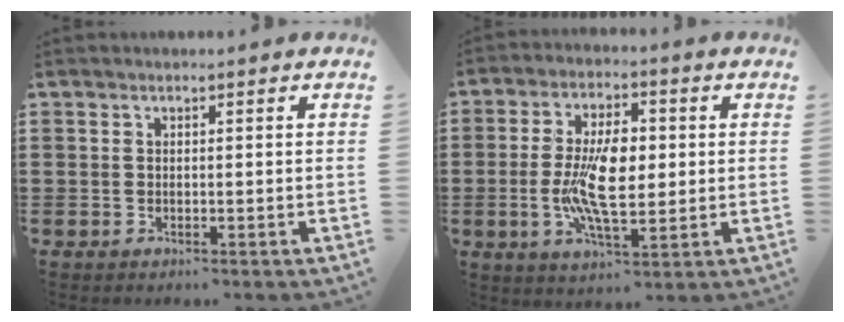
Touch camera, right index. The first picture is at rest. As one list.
[{"total": 10.3, "force": [-0.3, 4.5, 9.2], "torque": [-0.191, 0.004, -0.008]}]